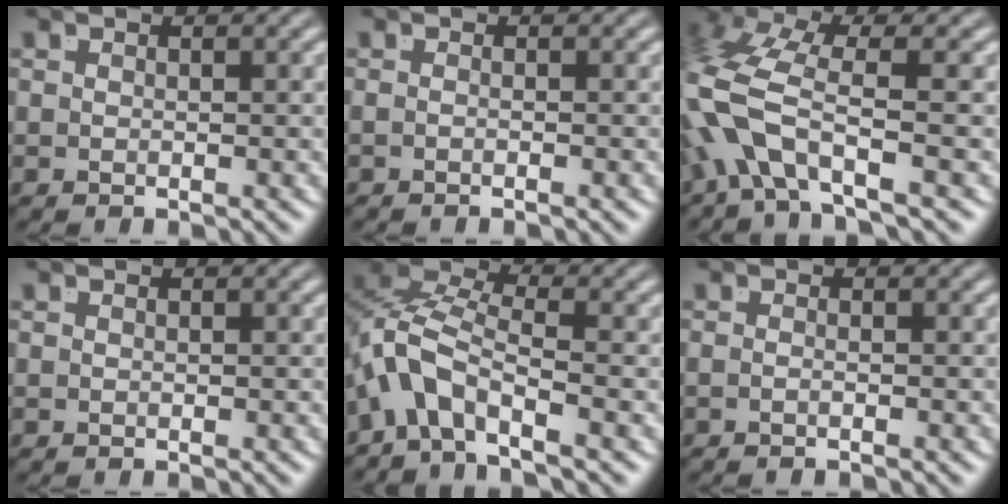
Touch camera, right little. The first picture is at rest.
{"total": 0.9, "force": [-0.7, -0.5, 0.3], "torque": [-0.003, 0.000, -0.014]}
{"total": 5.0, "force": [-1.3, 2.6, 4.1], "torque": [-0.127, -0.027, -0.012]}
{"total": 0.0}
{"total": 7.0, "force": [-1.4, 5.1, 4.6], "torque": [-0.128, -0.029, -0.023]}
{"total": 1.2, "force": [-0.9, -0.6, 0.6], "torque": [-0.010, -0.001, -0.016]}